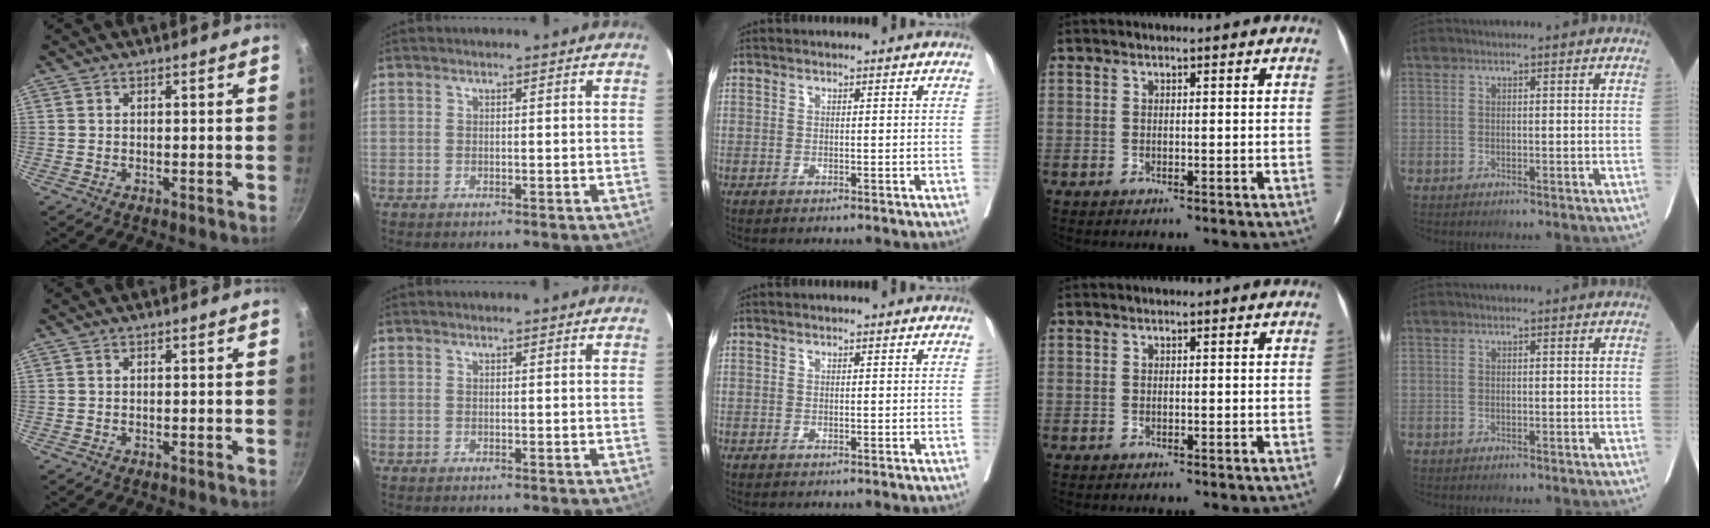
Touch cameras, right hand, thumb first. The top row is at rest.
{}